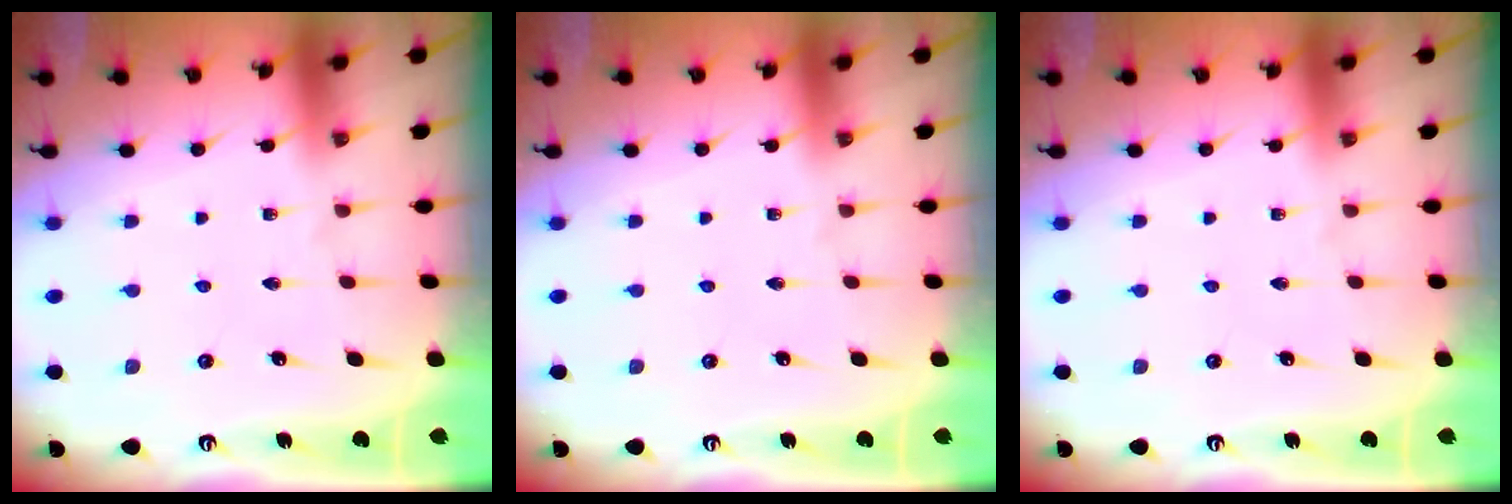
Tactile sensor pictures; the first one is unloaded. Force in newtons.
{"total": 0.0}
{"total": 0.0}